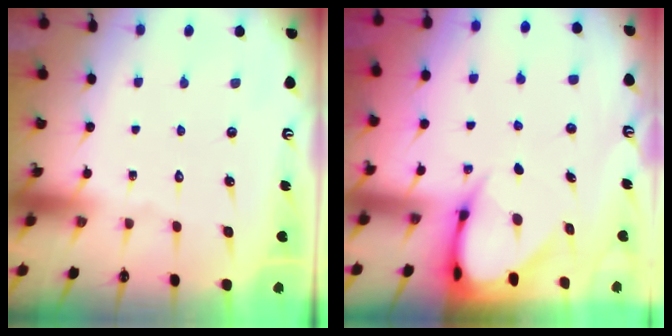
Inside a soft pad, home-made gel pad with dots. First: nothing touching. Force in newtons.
{"total": 4.8, "press": 4.8, "slide": 0.4}